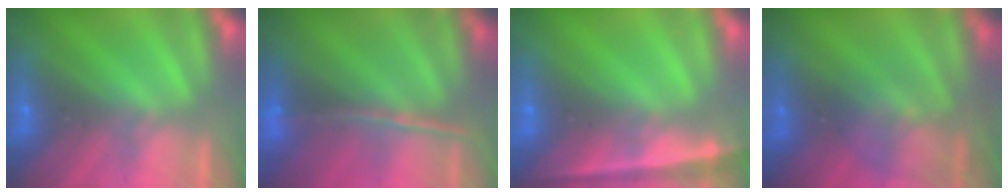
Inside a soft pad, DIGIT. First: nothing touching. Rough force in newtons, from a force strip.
{"total": 1.7}
{"total": 1.9}
{"total": 2.3}